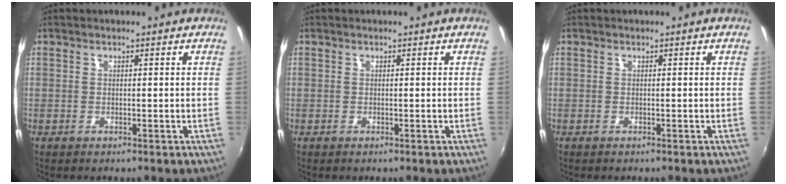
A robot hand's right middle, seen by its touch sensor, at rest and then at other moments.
{"total": 0.0}
{"total": 0.0}